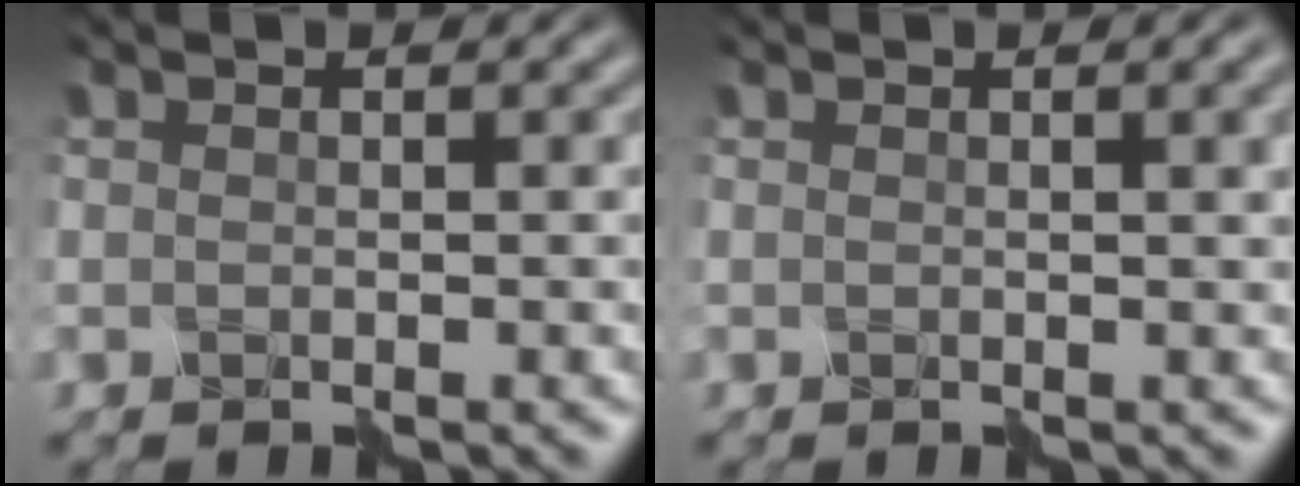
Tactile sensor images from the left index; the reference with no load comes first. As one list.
[{"total": 2.2, "force": [0.7, 0.7, 2.0], "torque": [-0.019, 0.005, 0.007]}]